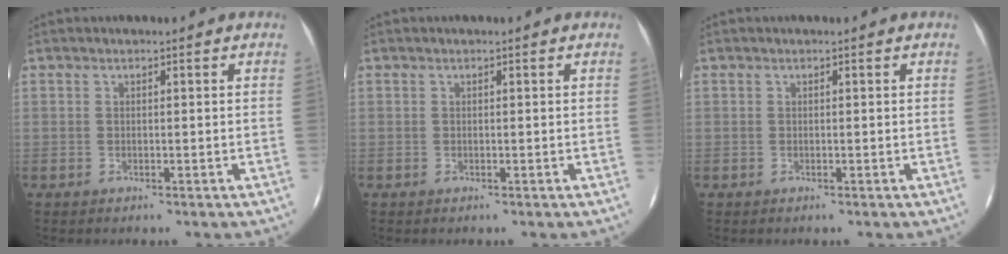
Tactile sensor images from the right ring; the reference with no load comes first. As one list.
[{"total": 0.0}, {"total": 0.0}]